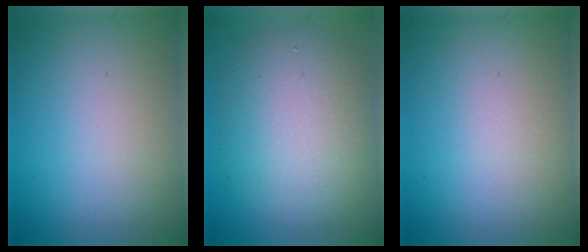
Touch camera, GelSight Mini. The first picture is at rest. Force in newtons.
{"total": 7.5, "press": 7.5, "slide": 0.5}
{"total": 0.0}